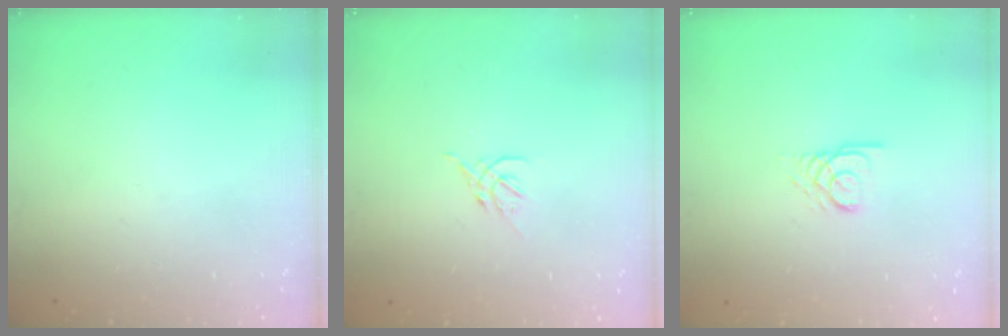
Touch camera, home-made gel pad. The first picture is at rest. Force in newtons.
{"total": 2.6, "press": 2.5, "slide": 0.8}
{"total": 2.6, "press": 2.6, "slide": 0.1}